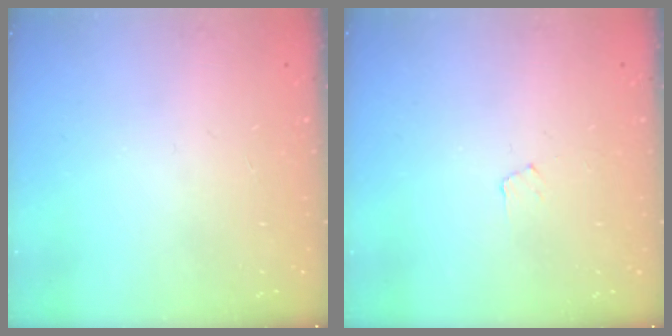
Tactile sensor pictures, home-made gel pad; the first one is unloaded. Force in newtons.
{"total": 3.5, "press": 3.5, "slide": 0.4}